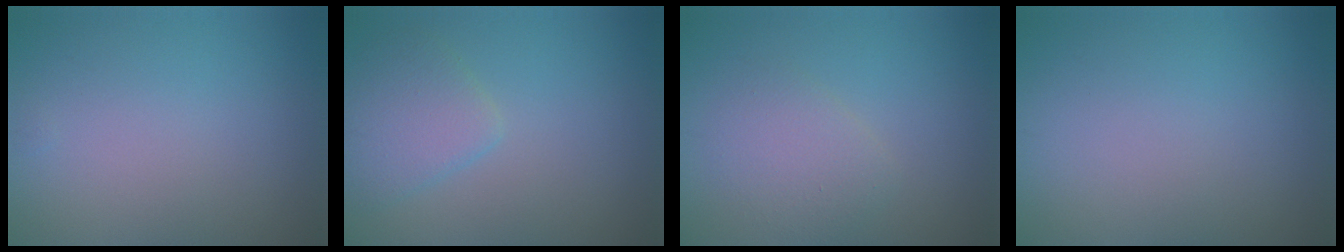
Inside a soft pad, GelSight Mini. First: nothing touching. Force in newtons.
{"total": 2.8, "press": 2.8, "slide": 0.2}
{"total": 2.4, "press": 2.4, "slide": 0.1}
{"total": 0.0}